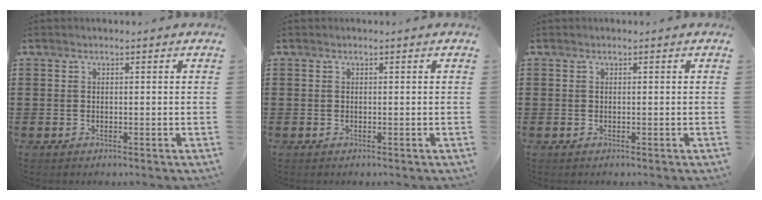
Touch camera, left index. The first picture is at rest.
{"total": 0.0}
{"total": 0.0}